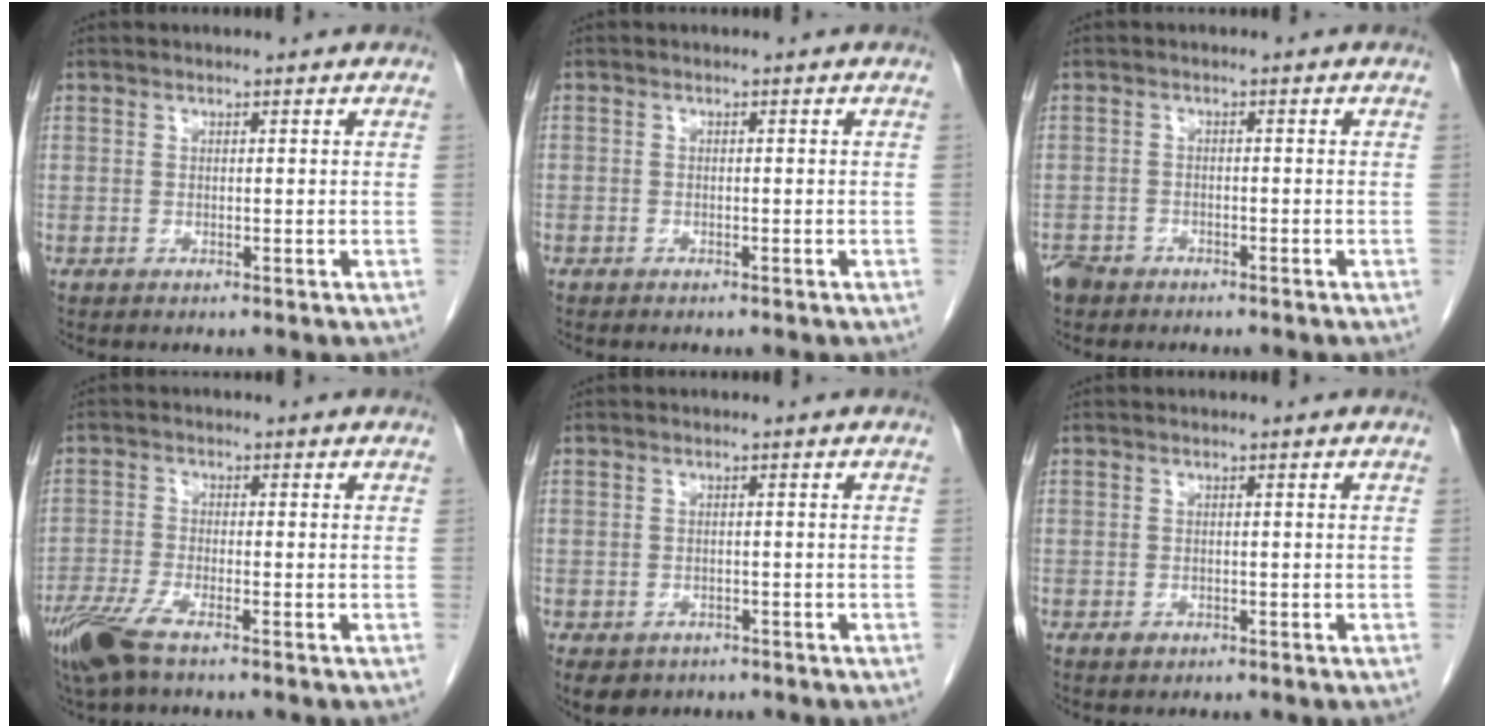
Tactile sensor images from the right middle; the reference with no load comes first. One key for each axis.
{"total": 0.7, "fx": -0.5, "fy": 0.5, "fz": 0.0, "tx": -0.005, "ty": 0.003, "tz": -0.008}
{"total": 2.8, "fx": -2.3, "fy": 1.6, "fz": 0.4, "tx": -0.015, "ty": 0.004, "tz": -0.039}
{"total": 6.6, "fx": -4.6, "fy": 1.2, "fz": 4.6, "tx": -0.100, "ty": -0.015, "tz": -0.089}
{"total": 6.1, "fx": -3.9, "fy": 4.3, "fz": 1.8, "tx": -0.031, "ty": 0.000, "tz": -0.050}
{"total": 0.9, "fx": -0.5, "fy": 0.7, "fz": 0.4, "tx": -0.006, "ty": 0.002, "tz": -0.003}